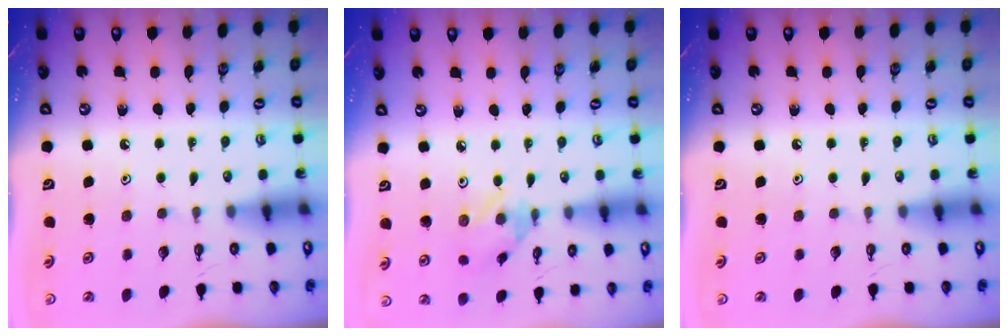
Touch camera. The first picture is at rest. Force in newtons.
{"total": 3.2, "press": 3.2, "slide": 0.1}
{"total": 0.0}